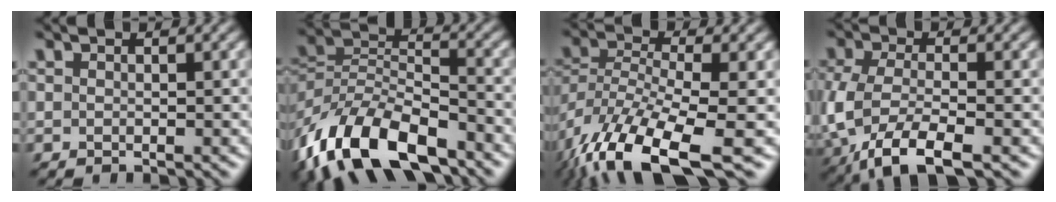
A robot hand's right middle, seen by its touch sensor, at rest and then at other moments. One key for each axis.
{"total": 13.0, "fx": -8.3, "fy": 6.2, "fz": 7.9, "tx": -0.157, "ty": 0.003, "tz": -0.162}
{"total": 13.3, "fx": -8.2, "fy": 4.2, "fz": 9.6, "tx": -0.207, "ty": -0.024, "tz": -0.147}
{"total": 7.2, "fx": -3.1, "fy": 3.2, "fz": 5.7, "tx": -0.129, "ty": -0.013, "tz": -0.065}